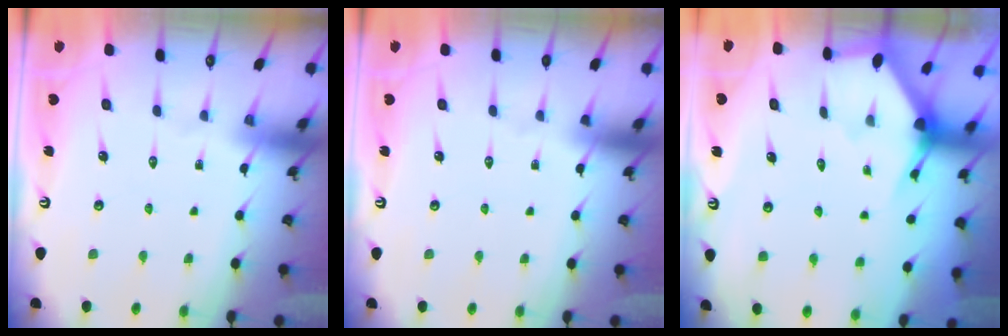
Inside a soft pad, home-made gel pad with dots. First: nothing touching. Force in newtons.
{"total": 0.0}
{"total": 2.5, "press": 2.5, "slide": 0.1}